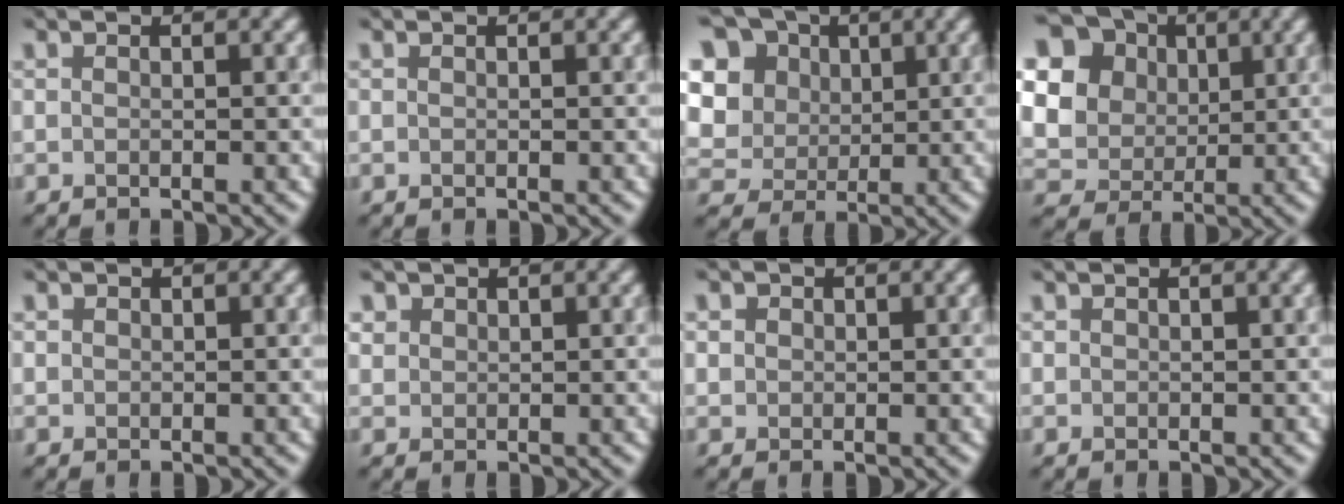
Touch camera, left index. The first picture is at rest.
{"total": 0.0}
{"total": 12.5, "force": [4.6, 10.3, 5.4], "torque": [-0.150, 0.025, 0.084]}
{"total": 14.9, "force": [5.2, 12.9, 5.4], "torque": [-0.180, 0.020, 0.094]}
{"total": 0.6, "force": [0.3, 0.6, 0.1], "torque": [0.004, -0.003, 0.002]}
{"total": 1.2, "force": [0.7, 0.9, 0.0], "torque": [0.004, 0.004, 0.013]}
{"total": 2.1, "force": [1.0, 1.7, 0.7], "torque": [-0.002, 0.013, 0.004]}
{"total": 1.0, "force": [0.4, 0.6, 0.7], "torque": [-0.006, 0.004, 0.009]}